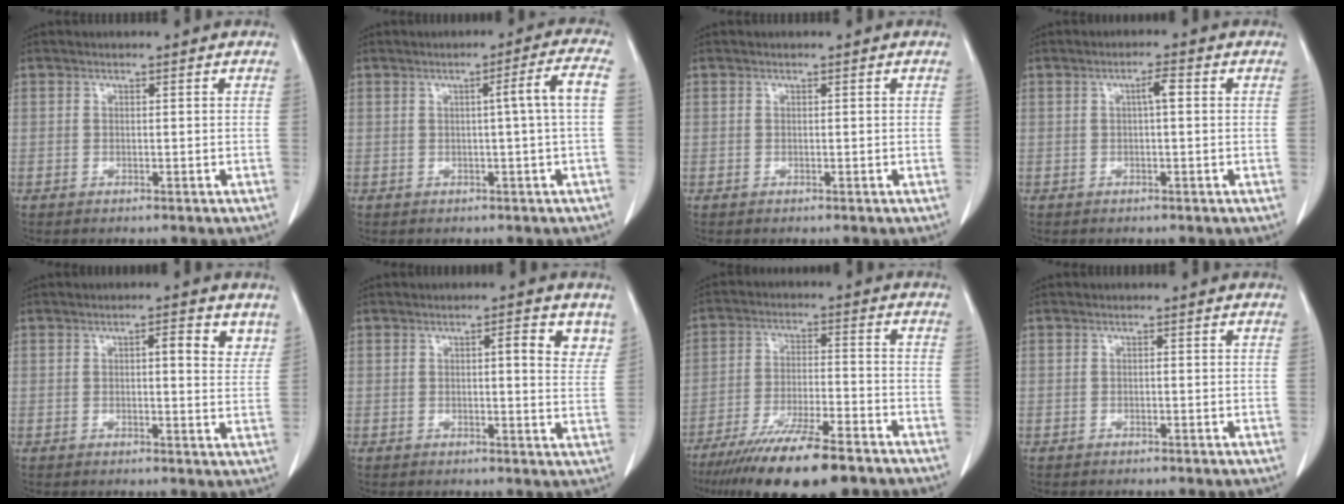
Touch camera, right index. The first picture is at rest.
{"total": 4.8, "force": [0.1, -1.2, 4.6], "torque": [-0.063, 0.005, 0.003]}
{"total": 0.0}
{"total": 2.2, "force": [0.2, 0.2, 2.1], "torque": [-0.037, 0.005, 0.002]}
{"total": 4.4, "force": [2.1, 1.2, 3.6], "torque": [-0.042, -0.002, 0.022]}
{"total": 4.8, "force": [2.2, 1.0, 4.1], "torque": [-0.043, -0.004, 0.022]}
{"total": 16.3, "force": [-12.4, 2.4, 10.3], "torque": [-0.170, -0.033, -0.203]}
{"total": 0.0}